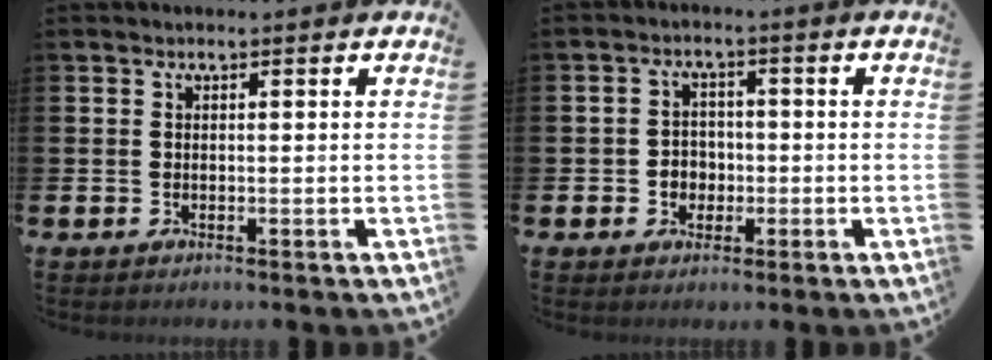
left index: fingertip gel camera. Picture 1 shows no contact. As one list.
[{"total": 2.9, "force": [-0.7, 2.6, 0.9], "torque": [-0.016, 0.003, -0.022]}]